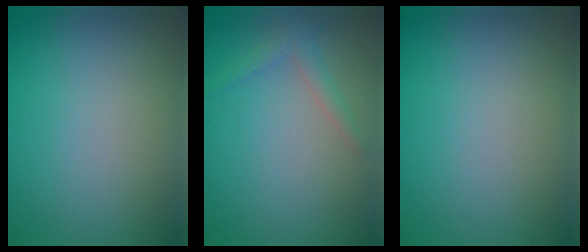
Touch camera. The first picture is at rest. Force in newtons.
{"total": 1.5, "press": 1.5, "slide": 0.1}
{"total": 0.0}